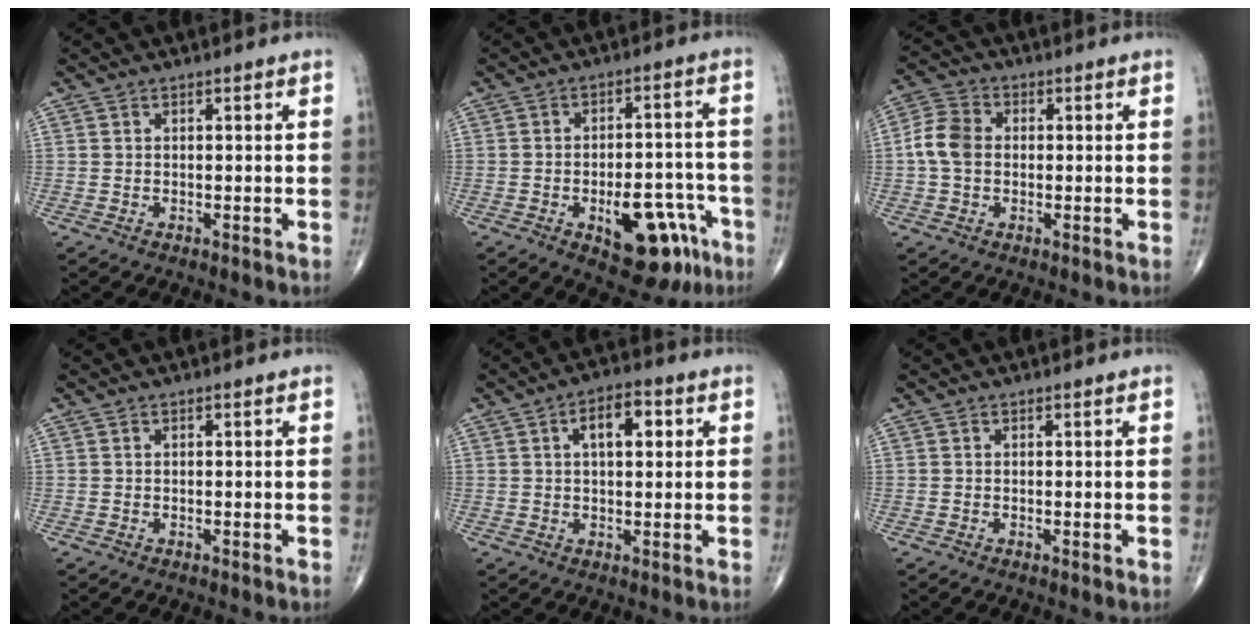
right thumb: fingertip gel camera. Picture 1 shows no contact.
{"total": 14.4, "force": [-6.7, 7.0, 10.7], "torque": [-0.115, 0.044, -0.081]}
{"total": 6.6, "force": [-0.1, 5.0, 4.3], "torque": [-0.086, 0.017, -0.012]}
{"total": 0.0}
{"total": 6.9, "force": [1.9, 3.5, 5.7], "torque": [-0.072, 0.008, 0.025]}
{"total": 0.0}